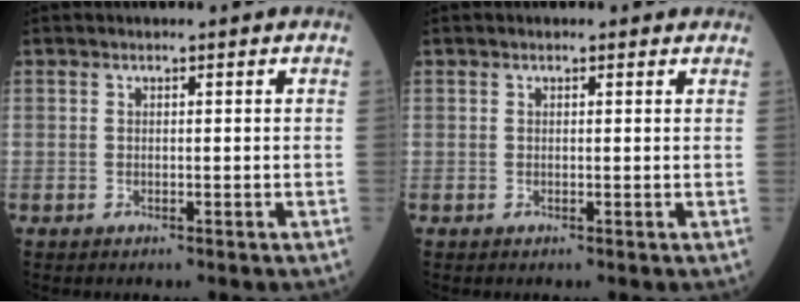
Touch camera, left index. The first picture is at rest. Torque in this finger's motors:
{"motor_torque": [0.59, -0.56, 0.06, 0.04]}